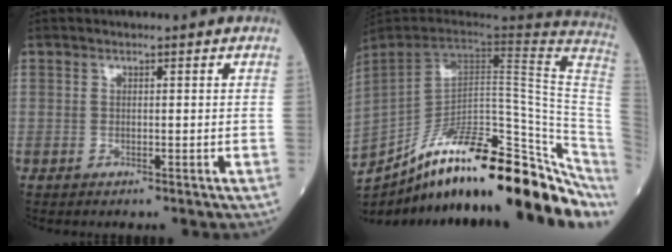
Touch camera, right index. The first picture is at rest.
{"total": 32.9, "force": [-24.0, 5.5, 21.7], "torque": [-0.271, -0.023, -0.354]}